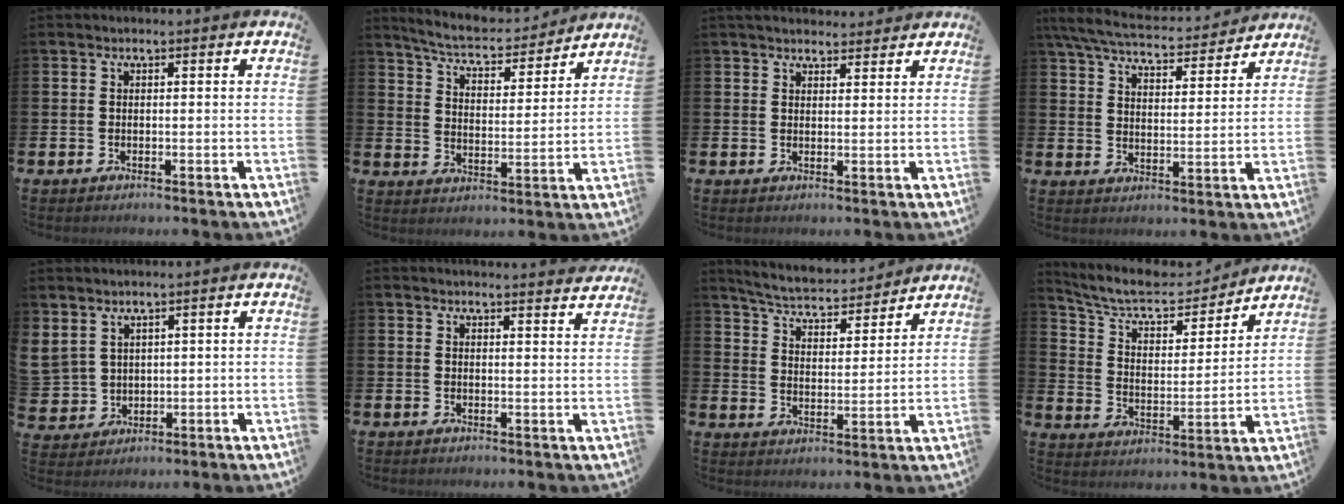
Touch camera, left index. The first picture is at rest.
{"total": 7.0, "force": [6.7, 0.8, 2.0], "torque": [-0.058, -0.048, 0.112]}
{"total": 3.0, "force": [2.8, 0.8, 0.3], "torque": [0.003, -0.016, 0.049]}
{"total": 7.1, "force": [6.5, 1.4, 2.3], "torque": [-0.064, -0.042, 0.112]}
{"total": 3.7, "force": [3.0, 2.1, 0.4], "torque": [-0.017, -0.010, 0.054]}
{"total": 2.7, "force": [2.6, -0.2, -0.1], "torque": [0.012, -0.022, 0.045]}
{"total": 5.9, "force": [5.7, 0.9, 1.3], "torque": [-0.051, -0.042, 0.096]}
{"total": 9.3, "force": [8.2, 2.9, 3.4], "torque": [-0.089, -0.058, 0.136]}